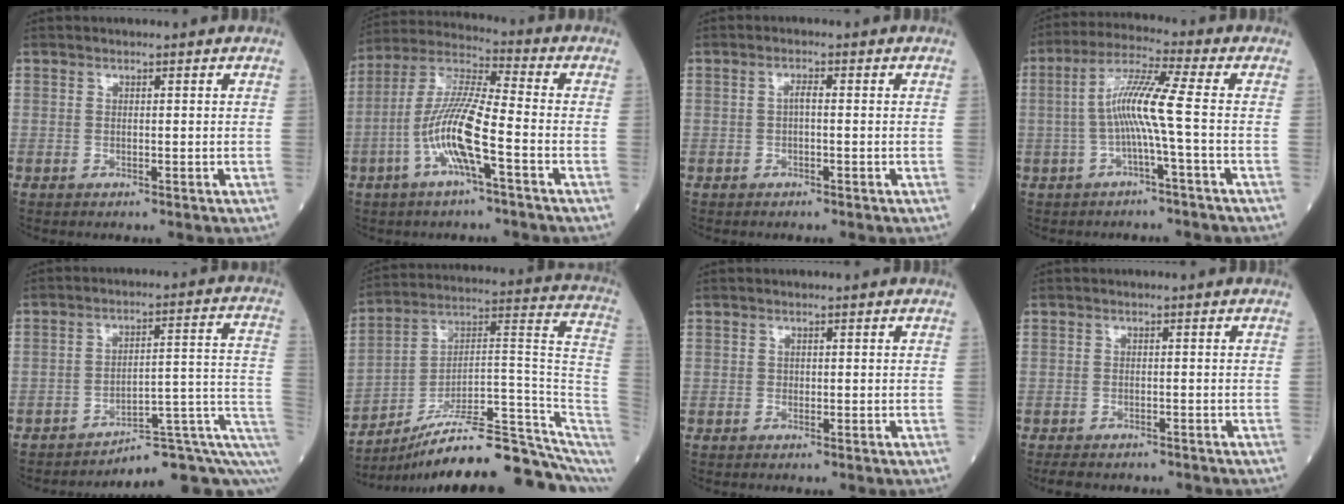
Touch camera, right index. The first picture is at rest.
{"total": 11.8, "force": [-3.8, 1.1, 11.1], "torque": [-0.233, 0.006, -0.079]}
{"total": 1.4, "force": [-0.1, 0.3, 1.3], "torque": [-0.025, 0.003, -0.004]}
{"total": 7.8, "force": [-1.1, -0.9, 7.7], "torque": [-0.153, 0.020, -0.020]}
{"total": 11.3, "force": [-7.3, 2.6, 8.3], "torque": [-0.089, 0.071, -0.091]}
{"total": 23.1, "force": [-18.1, 2.5, 14.1], "torque": [-0.137, 0.060, -0.275]}
{"total": 0.0}
{"total": 5.4, "force": [-4.7, 1.8, 2.0], "torque": [-0.028, -0.005, -0.063]}